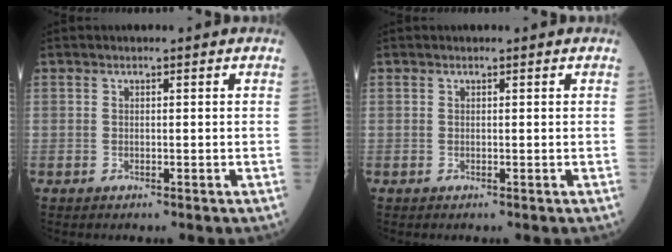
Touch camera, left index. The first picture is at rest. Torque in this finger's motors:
{"motor_torque": [-0.15, 0.16, 0.01, 0.00]}